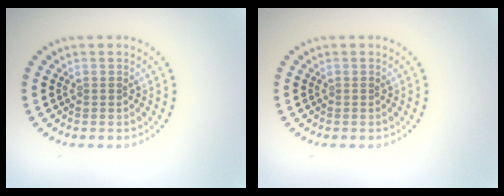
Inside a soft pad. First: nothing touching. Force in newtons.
{"total": 0.0}